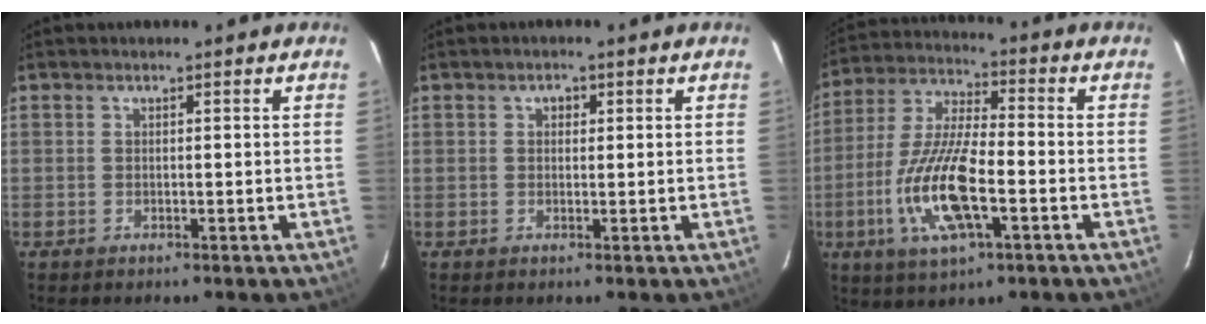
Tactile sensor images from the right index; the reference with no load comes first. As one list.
[{"total": 1.4, "force": [0.3, 1.2, 0.6], "torque": [-0.007, 0.008, 0.004]}, {"total": 15.3, "force": [-4.9, 4.8, 13.7], "torque": [-0.289, -0.009, -0.094]}]